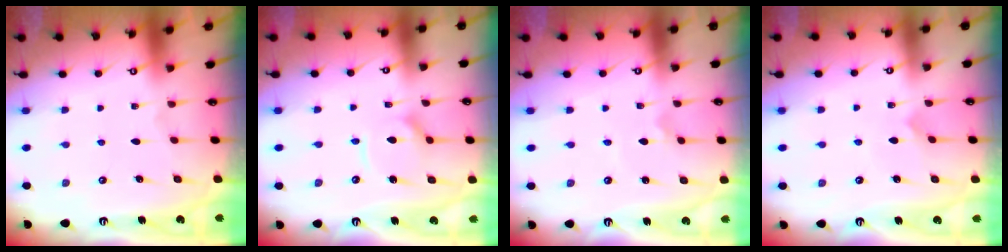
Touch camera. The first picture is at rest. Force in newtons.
{"total": 7.9, "press": 7.8, "slide": 0.8}
{"total": 1.8, "press": 1.7, "slide": 0.4}
{"total": 2.8, "press": 2.8, "slide": 0.2}